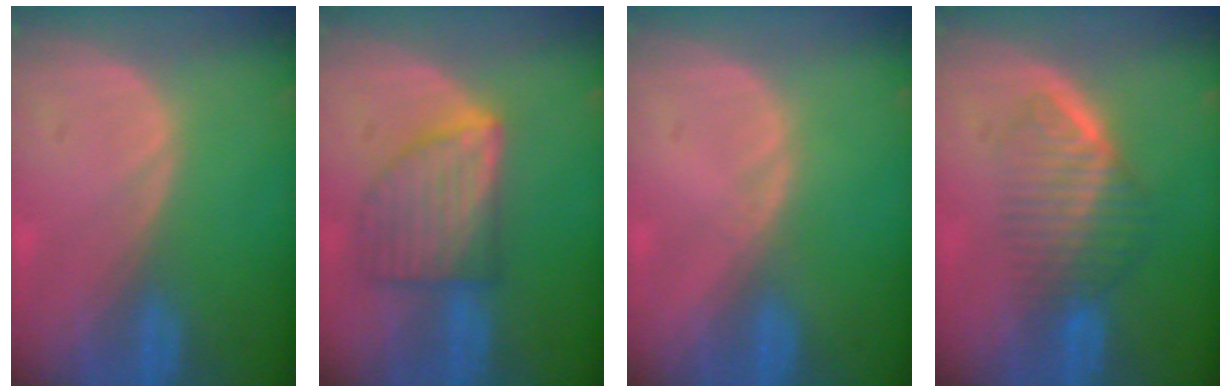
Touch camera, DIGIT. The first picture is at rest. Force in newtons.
{"total": 7.1, "press": 7.1, "slide": 0.1}
{"total": 0.7, "press": 0.5, "slide": 0.4}
{"total": 6.5, "press": 5.9, "slide": 2.9}